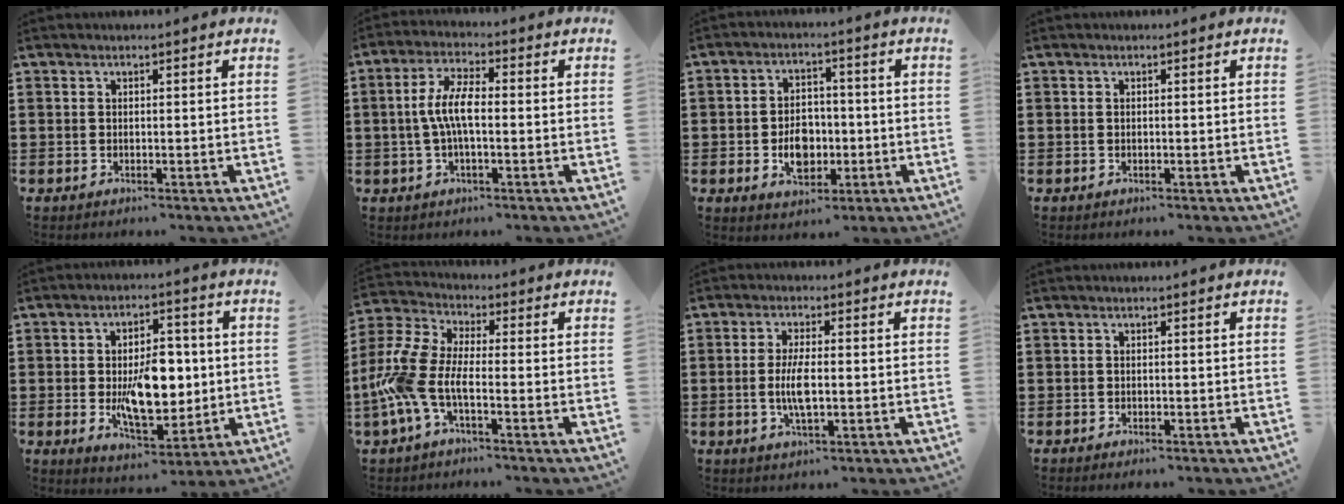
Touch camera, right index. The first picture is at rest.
{"total": 6.3, "force": [-0.5, 2.1, 6.0], "torque": [-0.127, 0.001, -0.016]}
{"total": 6.1, "force": [-1.4, 4.2, 4.2], "torque": [-0.073, -0.001, -0.028]}
{"total": 0.0}
{"total": 10.5, "force": [-0.5, 5.6, 8.9], "torque": [-0.144, -0.005, -0.014]}
{"total": 8.5, "force": [-3.0, 3.8, 7.0], "torque": [-0.200, -0.020, -0.066]}
{"total": 5.2, "force": [-0.7, 1.4, 4.9], "torque": [-0.108, -0.008, -0.019]}
{"total": 0.7, "force": [-0.7, -0.1, 0.1], "torque": [-0.004, -0.004, -0.013]}